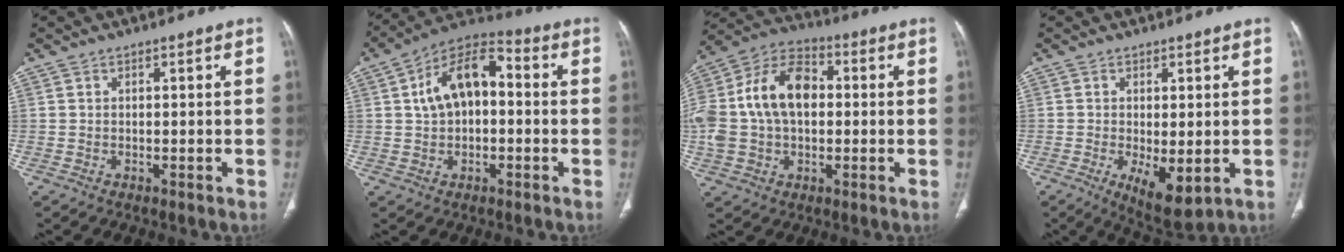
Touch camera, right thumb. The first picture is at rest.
{"total": 12.8, "force": [1.3, 7.8, 10.1], "torque": [-0.157, 0.037, 0.009]}
{"total": 19.5, "force": [1.4, 12.9, 14.6], "torque": [-0.294, 0.034, 0.022]}
{"total": 7.6, "force": [-1.8, 3.1, 6.7], "torque": [-0.104, -0.022, -0.018]}